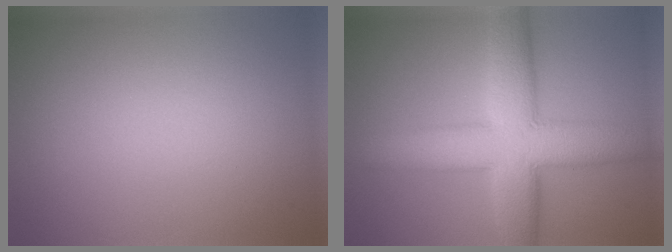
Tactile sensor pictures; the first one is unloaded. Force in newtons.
{"total": 9.6, "press": 9.6, "slide": 0.1}